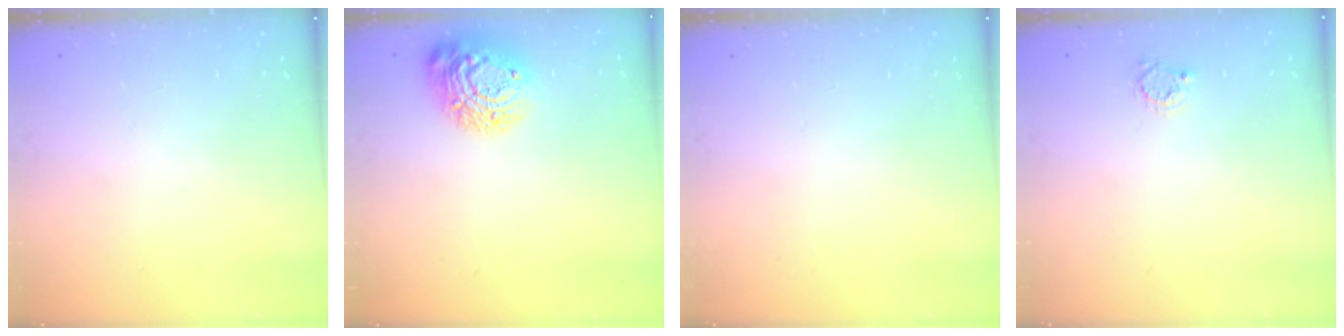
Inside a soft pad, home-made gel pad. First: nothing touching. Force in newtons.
{"total": 13.4, "press": 13.4, "slide": 0.9}
{"total": 0.0}
{"total": 2.7, "press": 2.7, "slide": 0.4}